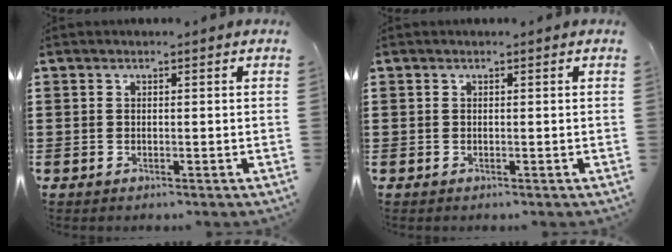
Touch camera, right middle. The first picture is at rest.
{"total": 0.0}